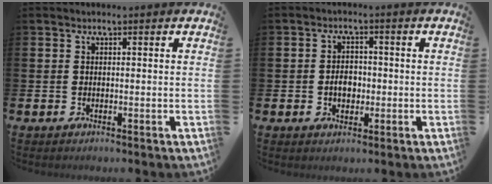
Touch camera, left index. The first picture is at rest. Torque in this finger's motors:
{"motor_torque": [0.04, 0.02, 0.34, 0.03]}